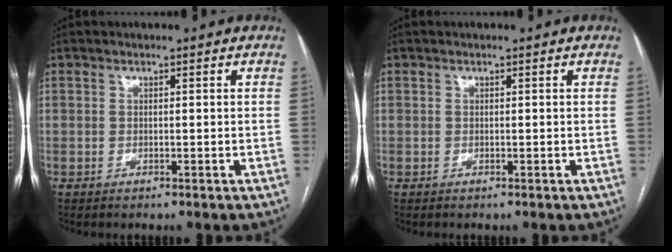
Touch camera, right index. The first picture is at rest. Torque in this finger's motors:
{"motor_torque": [-0.01, 0.01, 0.00, 0.00]}